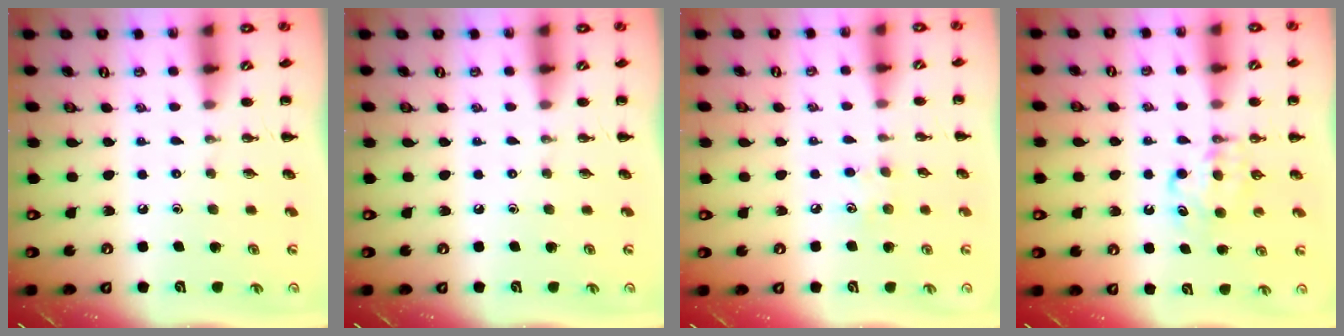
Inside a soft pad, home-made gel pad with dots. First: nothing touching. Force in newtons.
{"total": 0.0}
{"total": 4.8, "press": 4.6, "slide": 1.3}
{"total": 5.5, "press": 5.3, "slide": 1.4}